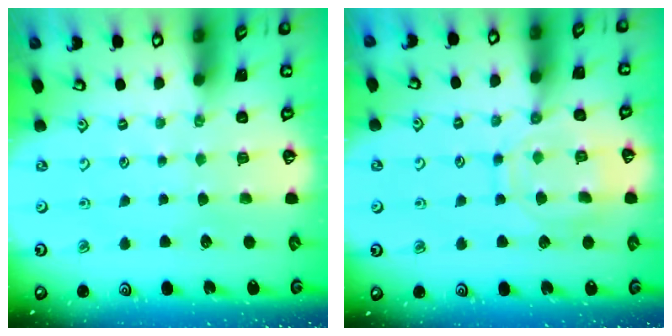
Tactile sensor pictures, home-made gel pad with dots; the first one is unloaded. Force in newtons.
{"total": 11.8, "press": 11.7, "slide": 1.0}